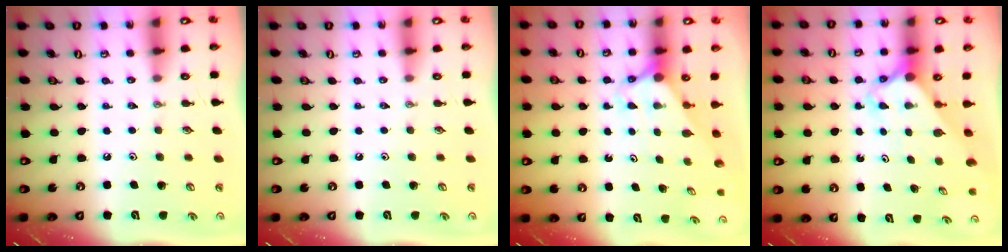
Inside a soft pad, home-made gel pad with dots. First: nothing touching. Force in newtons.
{"total": 0.0}
{"total": 2.7, "press": 2.7, "slide": 0.0}
{"total": 2.8, "press": 2.8, "slide": 0.2}